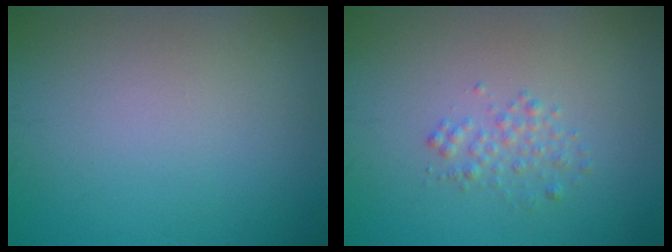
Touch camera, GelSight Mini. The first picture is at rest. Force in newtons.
{"total": 1.5, "press": 1.5, "slide": 0.0}